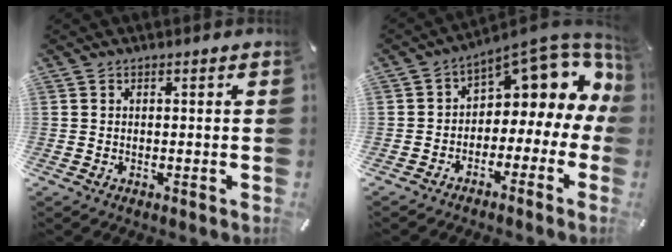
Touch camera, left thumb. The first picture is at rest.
{"total": 9.8, "force": [5.6, 5.4, 5.9], "torque": [-0.090, -0.053, 0.093]}